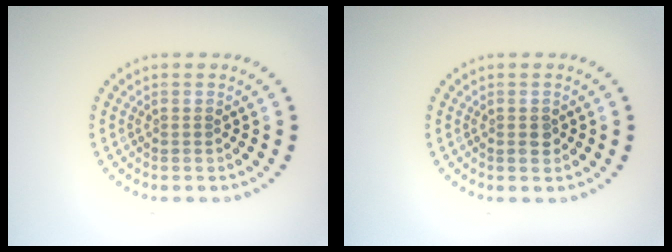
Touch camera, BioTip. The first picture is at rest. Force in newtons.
{"total": 1.2, "press": 1.2, "slide": 0.3}